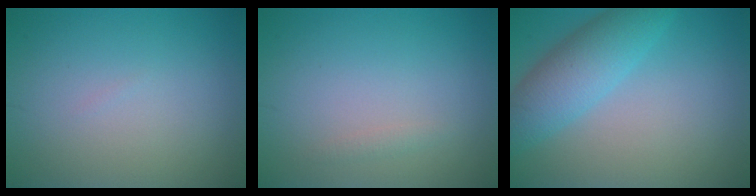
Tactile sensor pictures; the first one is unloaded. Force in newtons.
{"total": 0.6, "press": 0.6, "slide": 0.0}
{"total": 5.1, "press": 5.1, "slide": 0.2}